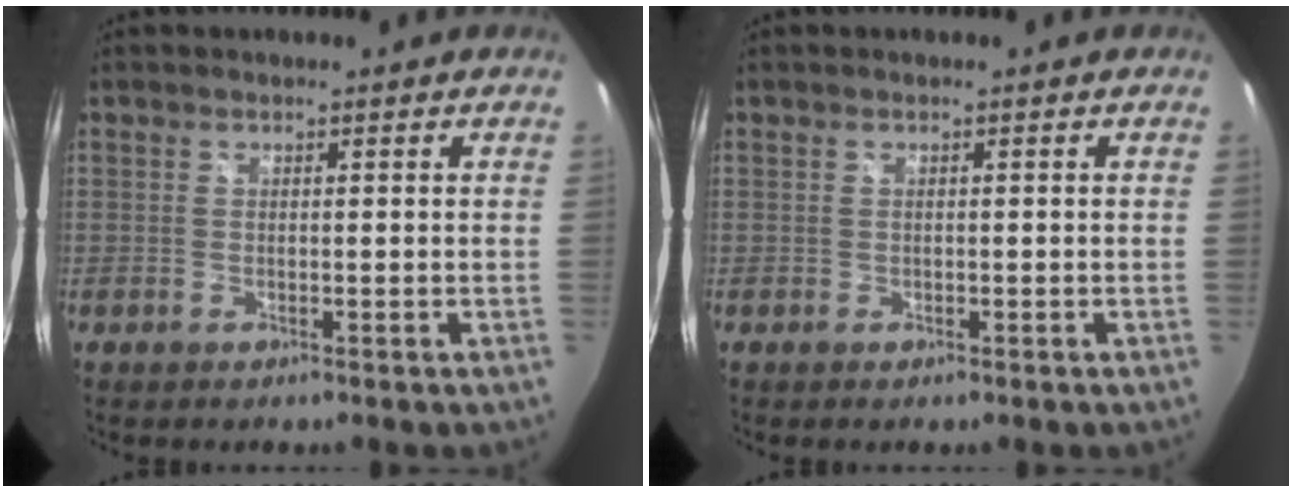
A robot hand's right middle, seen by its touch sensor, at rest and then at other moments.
{"total": 0.0}